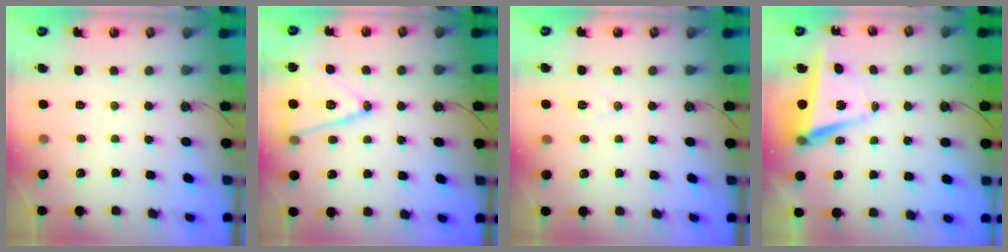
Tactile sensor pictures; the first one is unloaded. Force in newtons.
{"total": 15.3, "press": 14.9, "slide": 3.4}
{"total": 6.9, "press": 5.1, "slide": 4.6}
{"total": 6.8, "press": 5.2, "slide": 4.3}